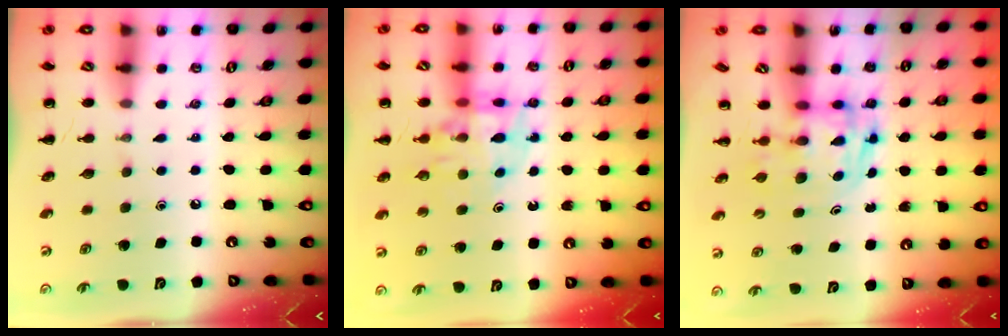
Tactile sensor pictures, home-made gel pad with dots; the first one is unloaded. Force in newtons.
{"total": 10.5, "press": 10.1, "slide": 2.8}
{"total": 2.7, "press": 2.7, "slide": 0.5}